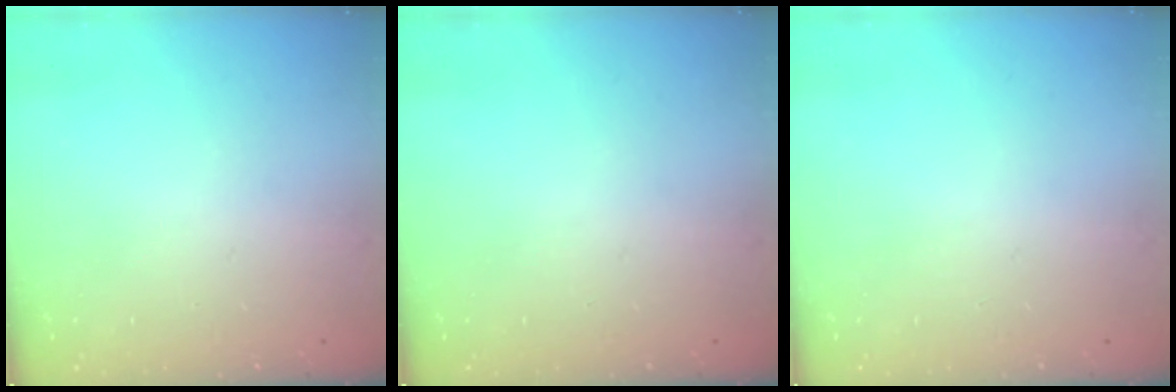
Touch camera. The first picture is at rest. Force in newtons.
{"total": 0.0}
{"total": 0.0}